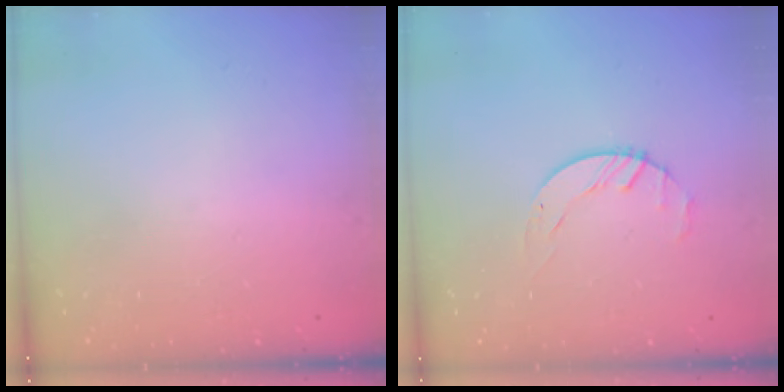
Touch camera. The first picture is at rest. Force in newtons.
{"total": 1.7, "press": 1.7, "slide": 0.3}